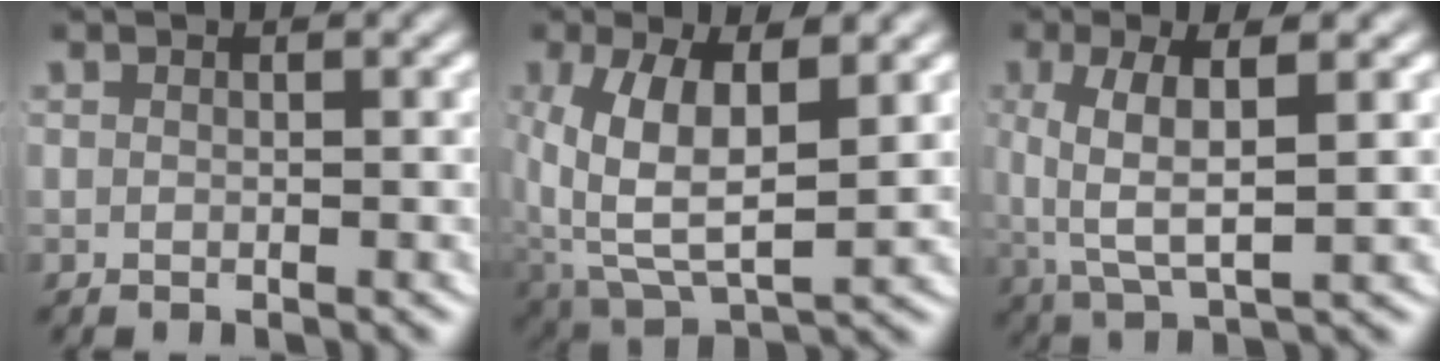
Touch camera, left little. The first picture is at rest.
{"total": 8.2, "force": [0.1, 5.2, 6.3], "torque": [-0.137, -0.036, 0.025]}
{"total": 4.7, "force": [0.6, 1.6, 4.4], "torque": [-0.091, -0.004, 0.021]}